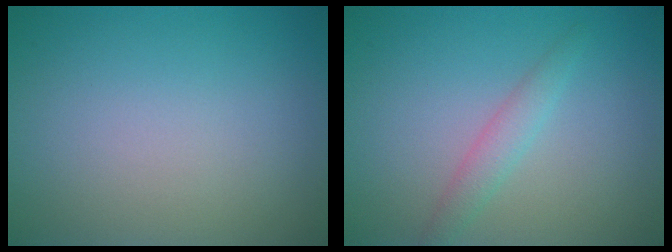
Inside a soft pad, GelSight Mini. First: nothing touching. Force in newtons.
{"total": 1.9, "press": 1.9, "slide": 0.0}